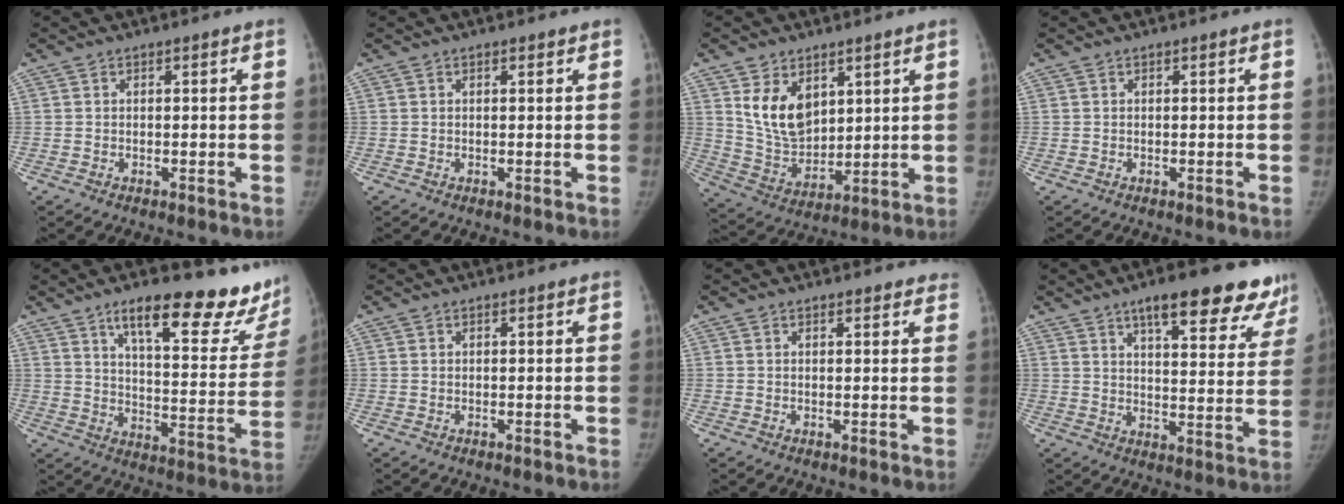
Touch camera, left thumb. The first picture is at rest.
{"total": 0.6, "force": [0.4, 0.2, 0.4], "torque": [-0.007, -0.002, 0.005]}
{"total": 11.3, "force": [4.8, 7.4, 7.1], "torque": [-0.095, -0.034, 0.108]}
{"total": 0.0}
{"total": 23.9, "force": [17.0, 7.1, 15.2], "torque": [-0.159, -0.088, 0.231]}
{"total": 0.0}
{"total": 3.0, "force": [2.6, 1.1, 0.8], "torque": [0.011, -0.007, 0.019]}
{"total": 19.1, "force": [13.5, 5.9, 12.1], "torque": [-0.111, -0.052, 0.172]}